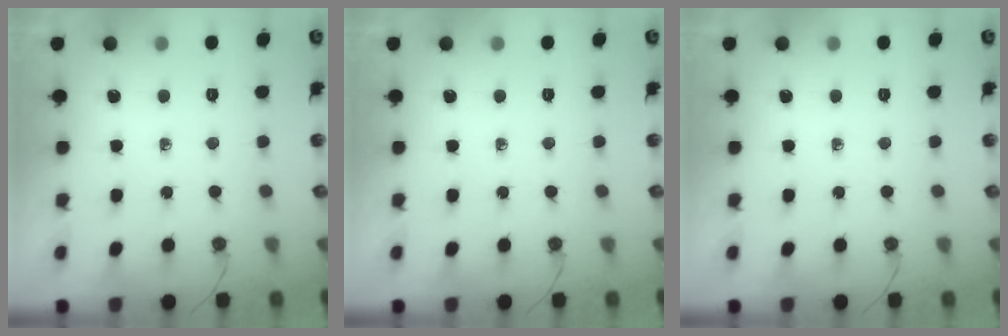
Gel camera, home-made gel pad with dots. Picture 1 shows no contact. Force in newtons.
{"total": 0.0}
{"total": 0.0}